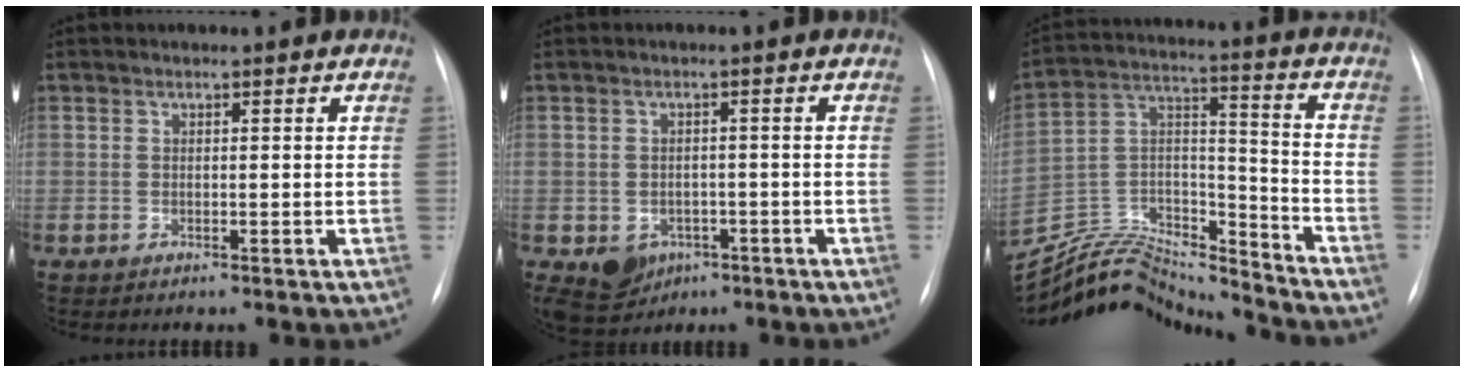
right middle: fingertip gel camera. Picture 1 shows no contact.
{"total": 5.7, "force": [-2.6, 4.6, 2.2], "torque": [-0.037, 0.005, -0.025]}
{"total": 19.8, "force": [-19.4, 2.7, 3.1], "torque": [-0.063, 0.045, -0.320]}